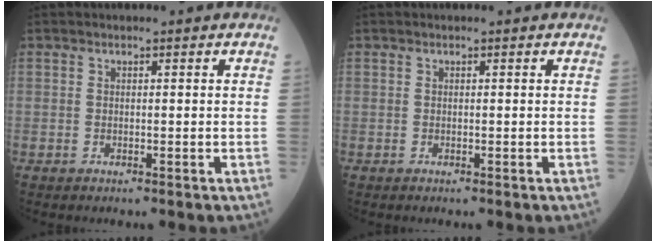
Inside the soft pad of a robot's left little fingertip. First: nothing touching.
{"total": 0.0}